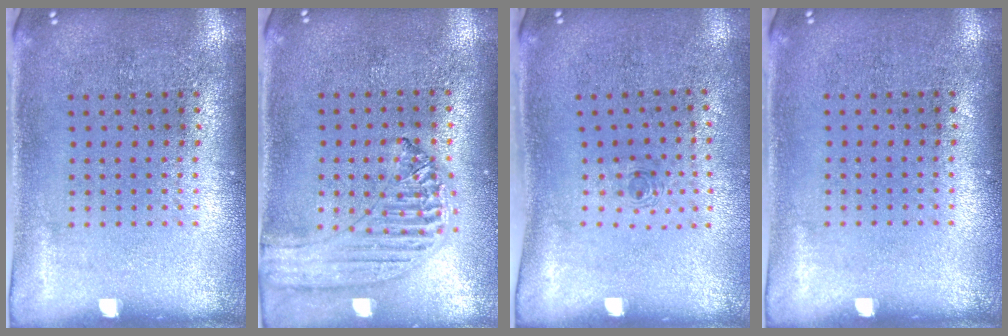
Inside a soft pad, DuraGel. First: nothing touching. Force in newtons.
{"total": 1.2, "press": 1.2, "slide": 0.2}
{"total": 0.7, "press": 0.3, "slide": 0.6}
{"total": 0.0}